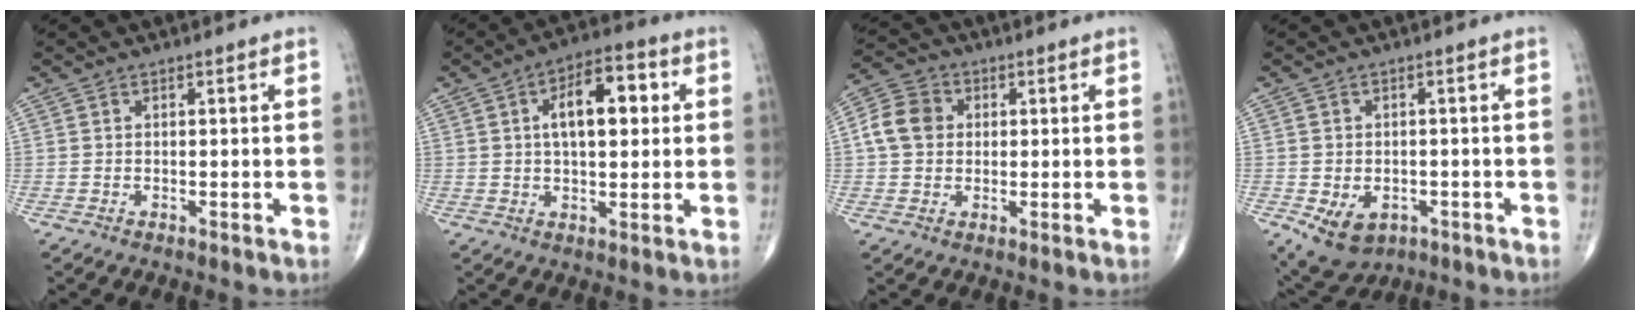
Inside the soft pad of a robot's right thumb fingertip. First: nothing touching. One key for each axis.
{"total": 11.3, "fx": 2.4, "fy": 5.4, "fz": 9.6, "tx": -0.126, "ty": 0.013, "tz": 0.030}
{"total": 7.5, "fx": 0.9, "fy": 6.2, "fz": 4.0, "tx": -0.067, "ty": 0.013, "tz": 0.007}
{"total": 7.9, "fx": -3.1, "fy": 5.6, "fz": 4.6, "tx": -0.069, "ty": 0.010, "tz": -0.035}